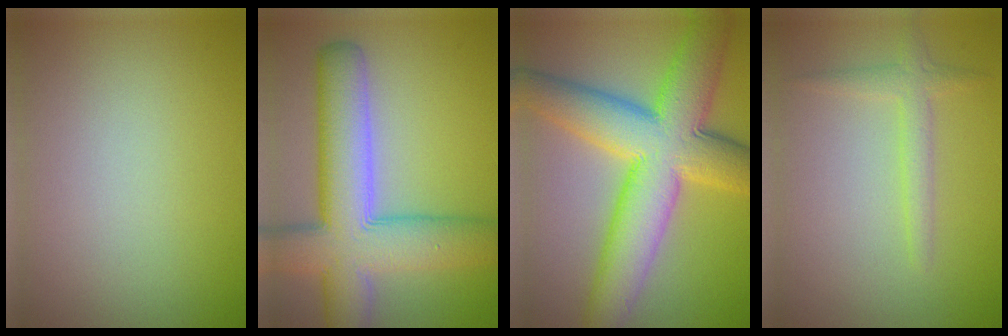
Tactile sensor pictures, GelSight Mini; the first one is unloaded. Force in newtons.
{"total": 10.4, "press": 10.4, "slide": 0.6}
{"total": 11.9, "press": 11.9, "slide": 0.1}
{"total": 1.9, "press": 1.9, "slide": 0.1}